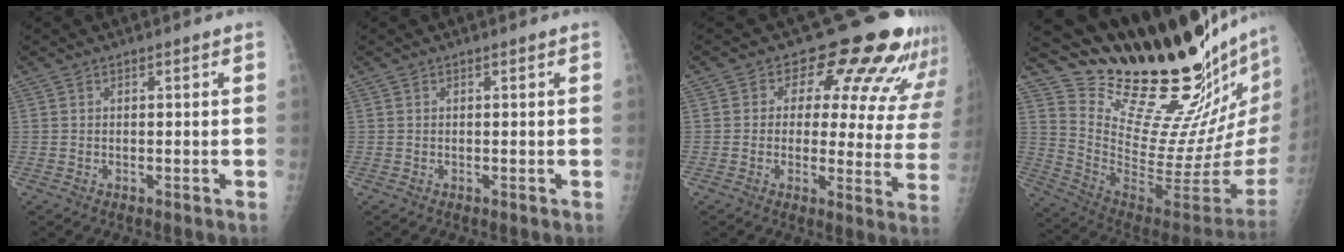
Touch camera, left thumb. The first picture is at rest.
{"total": 0.0}
{"total": 17.6, "force": [12.3, 8.4, 9.4], "torque": [-0.055, -0.057, 0.122]}
{"total": 29.6, "force": [25.1, 4.0, 15.2], "torque": [-0.200, -0.207, 0.378]}